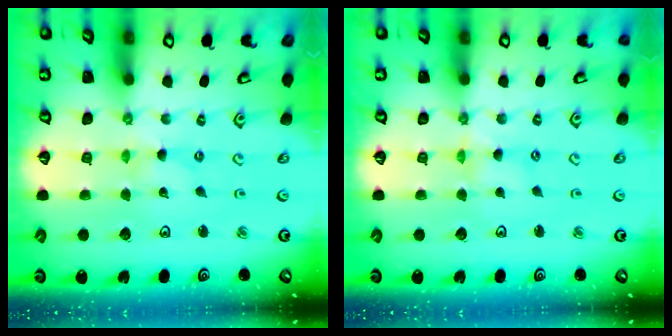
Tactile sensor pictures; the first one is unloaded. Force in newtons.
{"total": 0.7, "press": 0.6, "slide": 0.2}